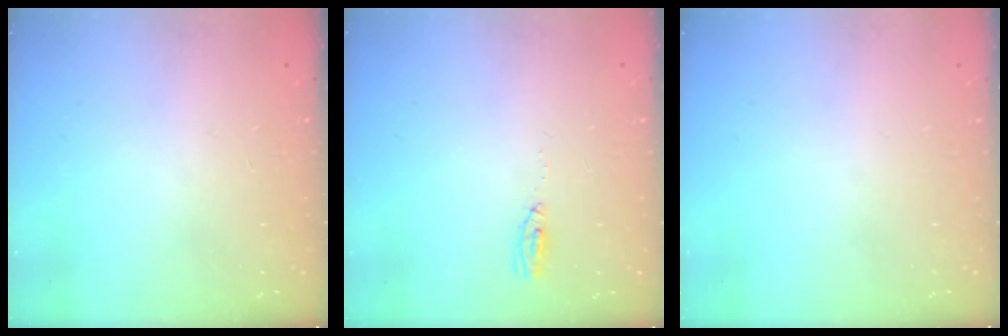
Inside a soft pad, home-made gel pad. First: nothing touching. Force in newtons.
{"total": 3.7, "press": 3.3, "slide": 1.7}
{"total": 0.0}